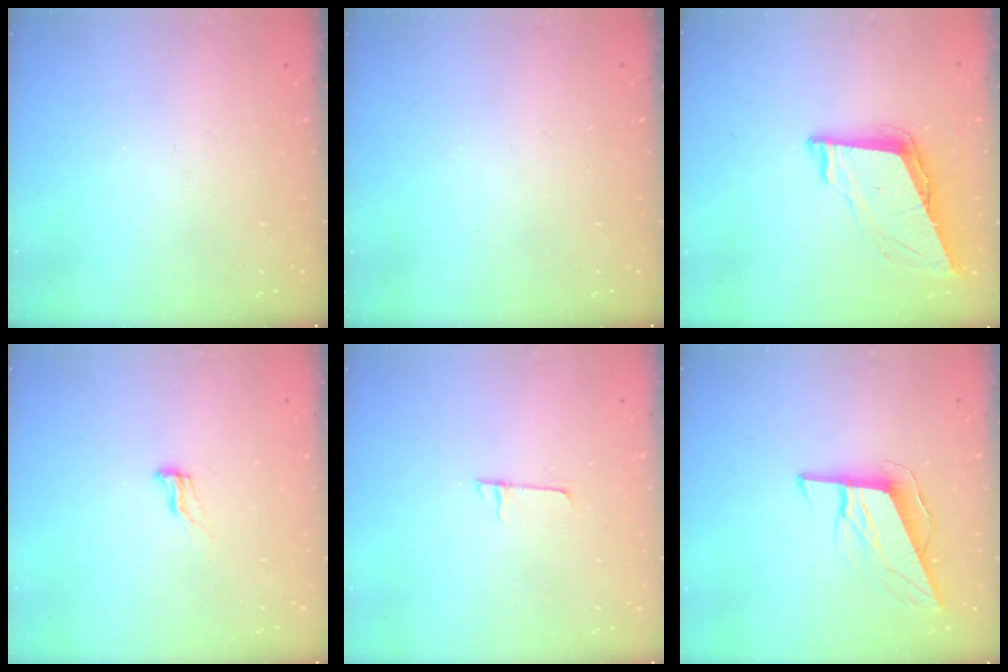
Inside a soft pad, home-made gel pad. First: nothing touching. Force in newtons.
{"total": 0.0}
{"total": 9.3, "press": 8.8, "slide": 3.2}
{"total": 5.5, "press": 5.4, "slide": 0.5}
{"total": 4.4, "press": 4.4, "slide": 0.5}
{"total": 10.3, "press": 9.8, "slide": 3.0}